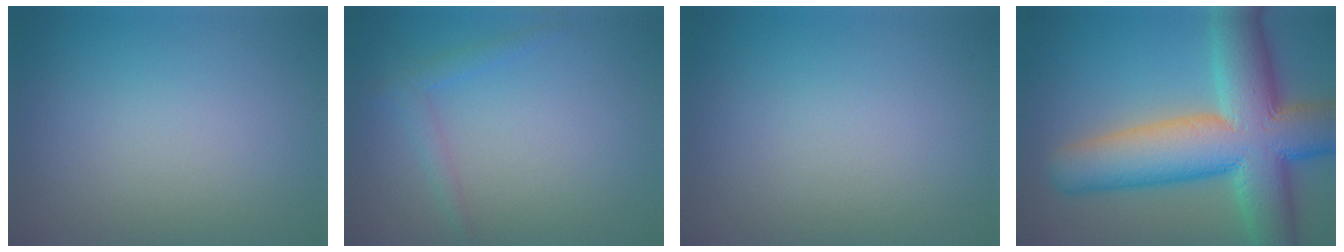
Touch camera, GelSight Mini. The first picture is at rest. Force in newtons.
{"total": 1.6, "press": 1.6, "slide": 0.1}
{"total": 0.0}
{"total": 13.8, "press": 13.7, "slide": 0.5}